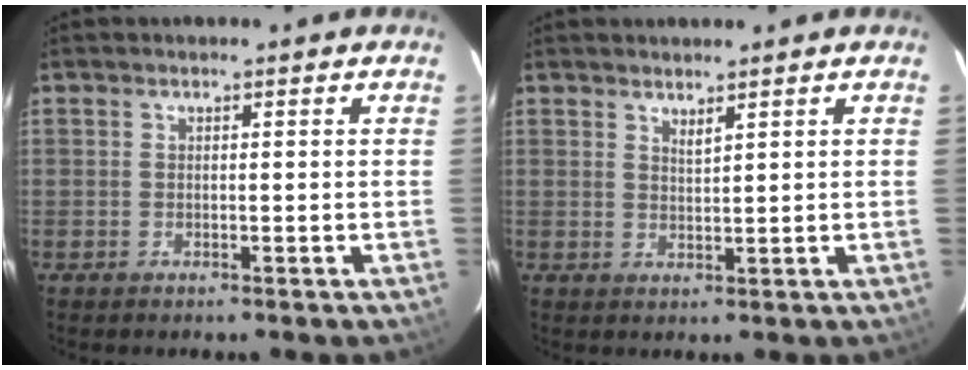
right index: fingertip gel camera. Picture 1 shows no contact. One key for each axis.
{"total": 1.6, "fx": 1.4, "fy": 0.1, "fz": 0.8, "tx": -0.015, "ty": -0.001, "tz": 0.025}